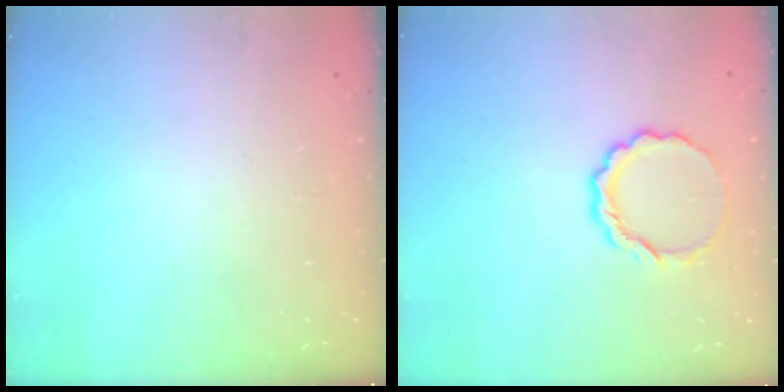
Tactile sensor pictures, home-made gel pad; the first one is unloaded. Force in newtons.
{"total": 7.9, "press": 7.9, "slide": 1.0}